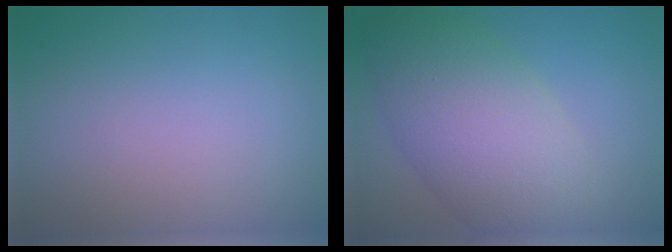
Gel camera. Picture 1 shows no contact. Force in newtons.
{"total": 8.9, "press": 8.9, "slide": 0.6}